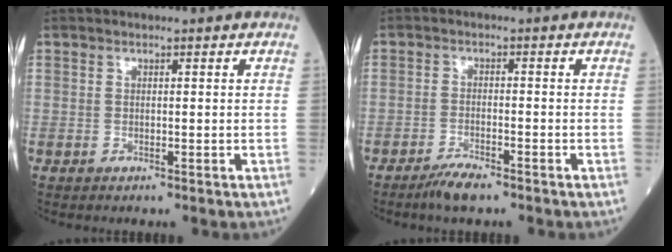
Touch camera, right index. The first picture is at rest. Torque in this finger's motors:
{"motor_torque": [0.04, -0.14, 0.11, 0.00]}